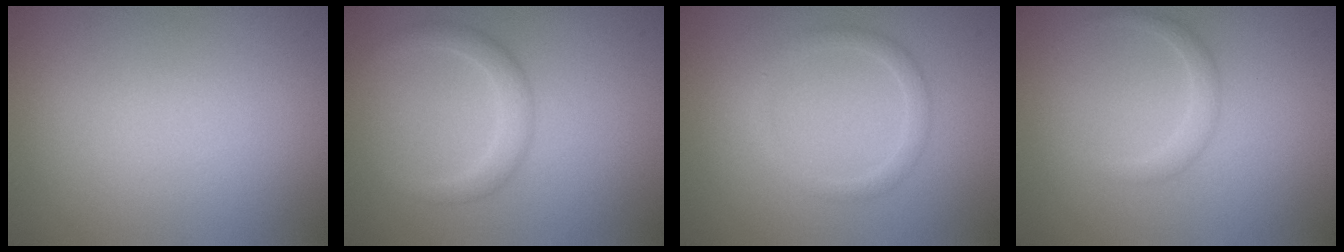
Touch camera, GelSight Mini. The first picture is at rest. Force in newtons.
{"total": 2.1, "press": 2.1, "slide": 0.1}
{"total": 1.6, "press": 1.6, "slide": 0.0}
{"total": 1.4, "press": 1.4, "slide": 0.1}